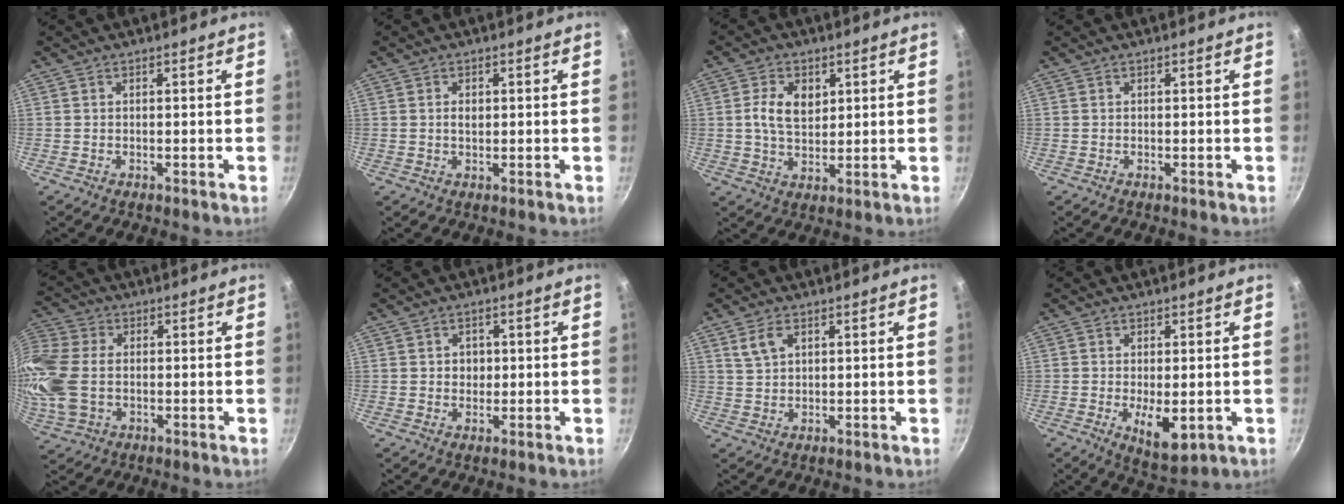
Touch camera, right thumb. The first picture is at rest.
{"total": 1.4, "force": [0.2, 0.9, 1.1], "torque": [-0.015, -0.002, 0.004]}
{"total": 7.1, "force": [1.8, 4.6, 5.1], "torque": [-0.079, -0.007, 0.034]}
{"total": 0.0}
{"total": 16.8, "force": [-0.7, 11.7, 12.0], "torque": [-0.324, 0.004, -0.008]}
{"total": 2.5, "force": [0.3, 2.2, 1.3], "torque": [0.001, 0.000, 0.003]}
{"total": 3.8, "force": [2.0, 2.2, 2.4], "torque": [-0.044, -0.002, 0.045]}
{"total": 6.7, "force": [-1.4, 3.0, 5.8], "torque": [-0.087, -0.015, -0.013]}